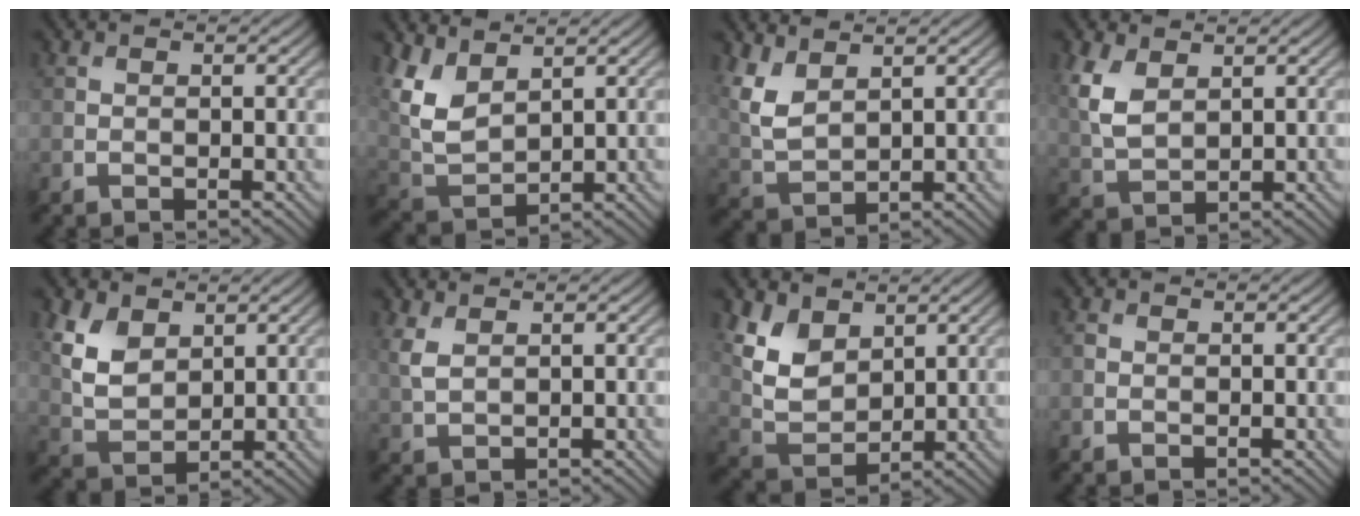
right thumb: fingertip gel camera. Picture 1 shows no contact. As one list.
[{"total": 7.5, "force": [3.8, 4.0, 5.1], "torque": [-0.134, -0.002, 0.082]}, {"total": 5.6, "force": [3.1, 2.8, 3.7], "torque": [-0.101, 0.000, 0.067]}, {"total": 5.9, "force": [2.5, 3.4, 4.1], "torque": [-0.112, 0.003, 0.054]}, {"total": 6.8, "force": [3.1, 4.3, 4.3], "torque": [-0.114, -0.003, 0.065]}, {"total": 2.8, "force": [1.3, 1.4, 2.0], "torque": [-0.061, 0.002, 0.031]}, {"total": 7.5, "force": [3.8, 4.6, 4.5], "torque": [-0.114, -0.008, 0.076]}, {"total": 0.5, "force": [0.0, 0.5, 0.2], "torque": [-0.003, -0.002, -0.003]}]